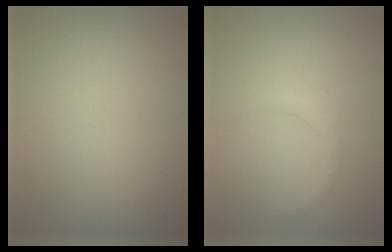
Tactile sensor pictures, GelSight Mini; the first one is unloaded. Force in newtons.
{"total": 1.1, "press": 1.1, "slide": 0.0}